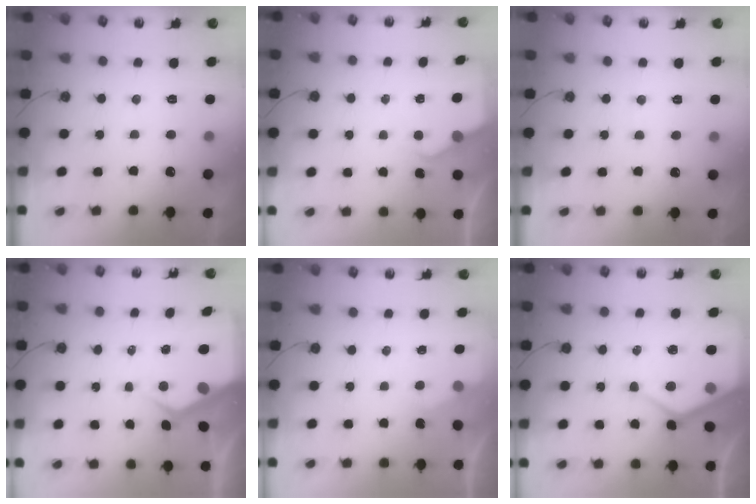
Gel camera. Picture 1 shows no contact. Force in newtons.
{"total": 3.0, "press": 2.9, "slide": 0.5}
{"total": 3.9, "press": 3.9, "slide": 0.6}
{"total": 6.2, "press": 6.2, "slide": 0.6}
{"total": 1.8, "press": 1.8, "slide": 0.3}
{"total": 9.8, "press": 9.8, "slide": 0.9}